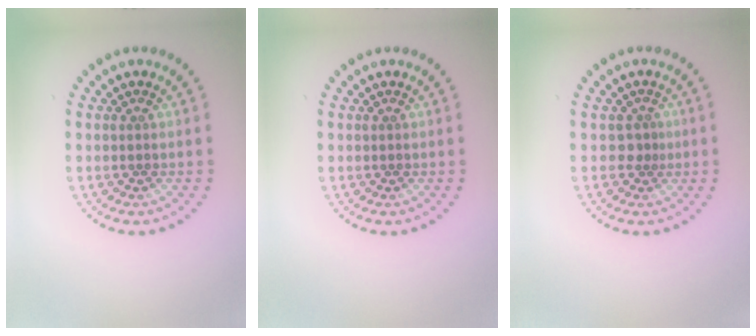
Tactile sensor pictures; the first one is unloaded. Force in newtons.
{"total": 0.0}
{"total": 1.1, "press": 0.7, "slide": 0.8}